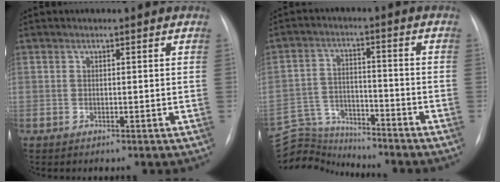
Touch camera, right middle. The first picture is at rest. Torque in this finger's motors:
{"motor_torque": [-0.20, -0.08, -0.32, -0.11]}